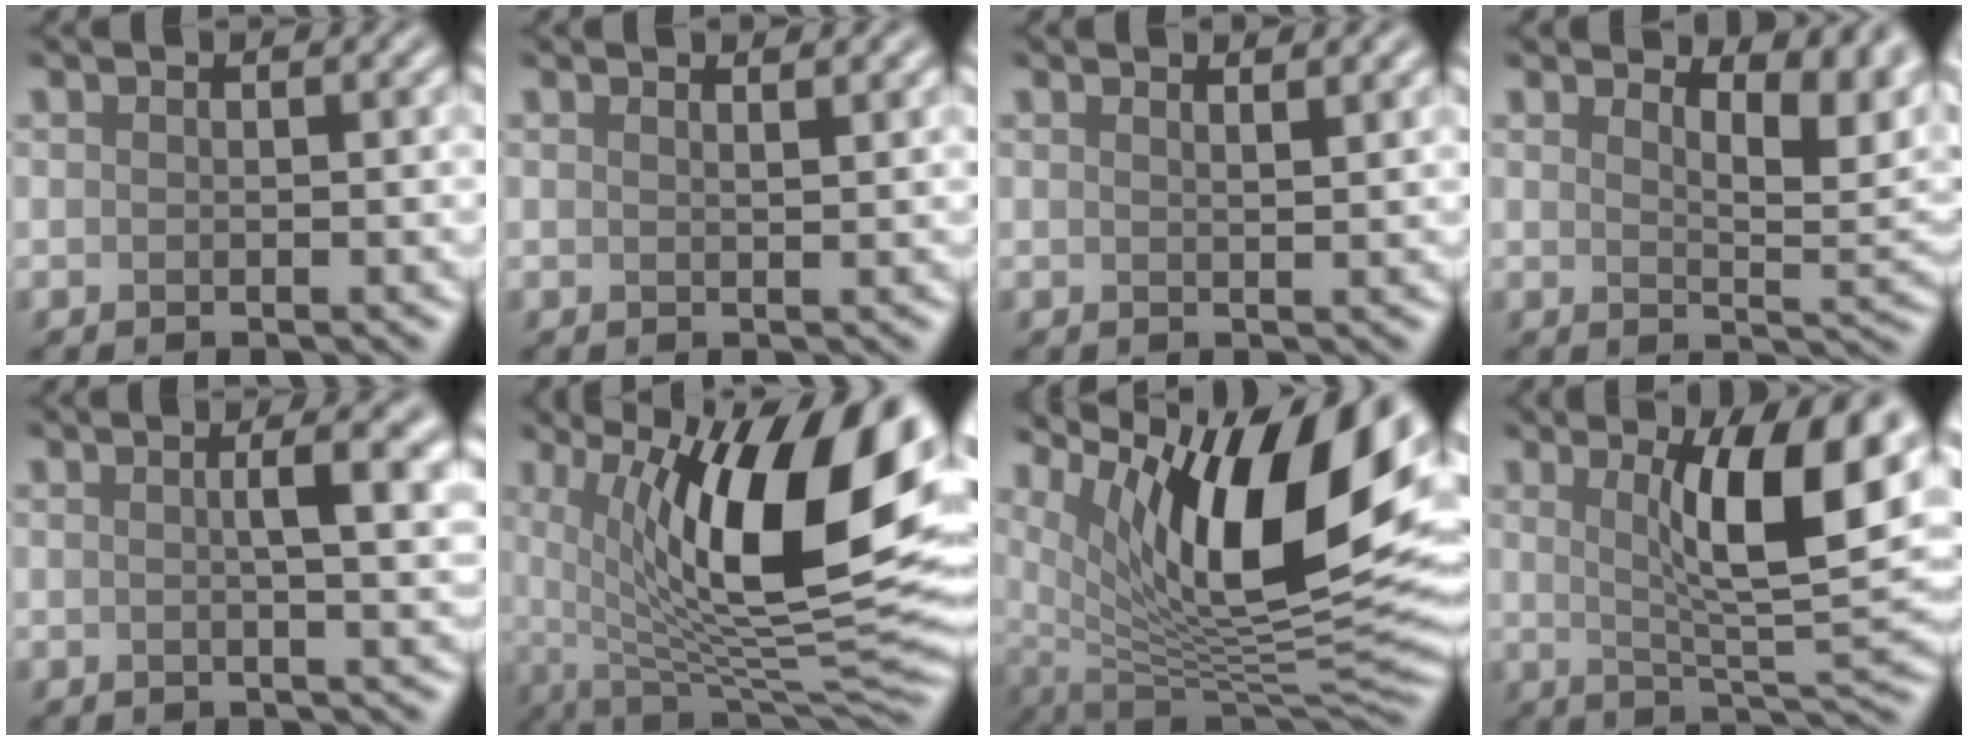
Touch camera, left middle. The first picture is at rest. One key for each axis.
{"total": 1.6, "fx": 1.2, "fy": 0.6, "fz": 0.8, "tx": -0.005, "ty": 0.005, "tz": 0.002}
{"total": 1.9, "fx": 1.5, "fy": 0.7, "fz": 0.9, "tx": -0.005, "ty": 0.008, "tz": 0.003}
{"total": 6.1, "fx": 4.0, "fy": 2.2, "fz": 4.0, "tx": -0.047, "ty": 0.004, "tz": 0.055}
{"total": 4.5, "fx": 0.7, "fy": 1.2, "fz": 4.2, "tx": -0.051, "ty": 0.009, "tz": 0.006}
{"total": 15.3, "fx": 3.9, "fy": 5.2, "fz": 13.9, "tx": -0.210, "ty": -0.008, "tz": 0.063}
{"total": 15.3, "fx": 6.6, "fy": 5.4, "fz": 12.6, "tx": -0.203, "ty": 0.008, "tz": 0.113}
{"total": 10.0, "fx": 2.7, "fy": 2.2, "fz": 9.4, "tx": -0.140, "ty": -0.001, "tz": 0.047}